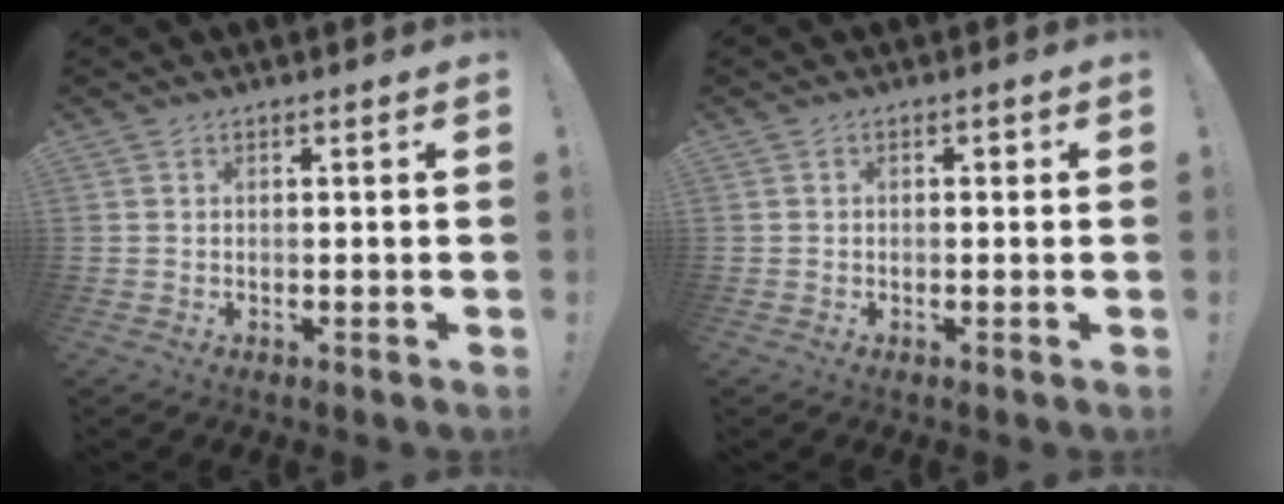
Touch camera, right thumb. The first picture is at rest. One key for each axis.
{"total": 1.0, "fx": -0.4, "fy": 0.8, "fz": 0.4, "tx": -0.001, "ty": 0.003, "tz": -0.009}